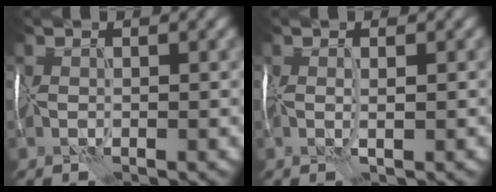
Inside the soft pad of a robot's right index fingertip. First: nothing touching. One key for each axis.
{"total": 1.3, "fx": 0.1, "fy": 0.1, "fz": 1.3, "tx": -0.023, "ty": -0.002, "tz": 0.001}